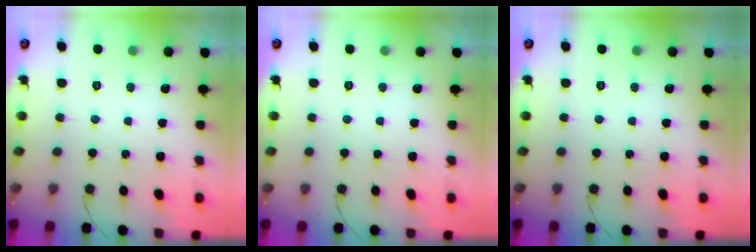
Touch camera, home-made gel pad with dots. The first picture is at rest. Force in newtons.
{"total": 0.0}
{"total": 0.0}